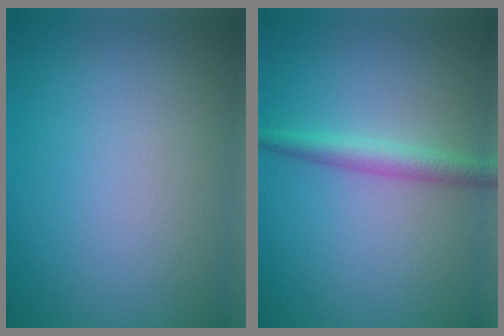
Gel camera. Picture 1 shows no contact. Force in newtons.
{"total": 2.3, "press": 2.3, "slide": 0.1}